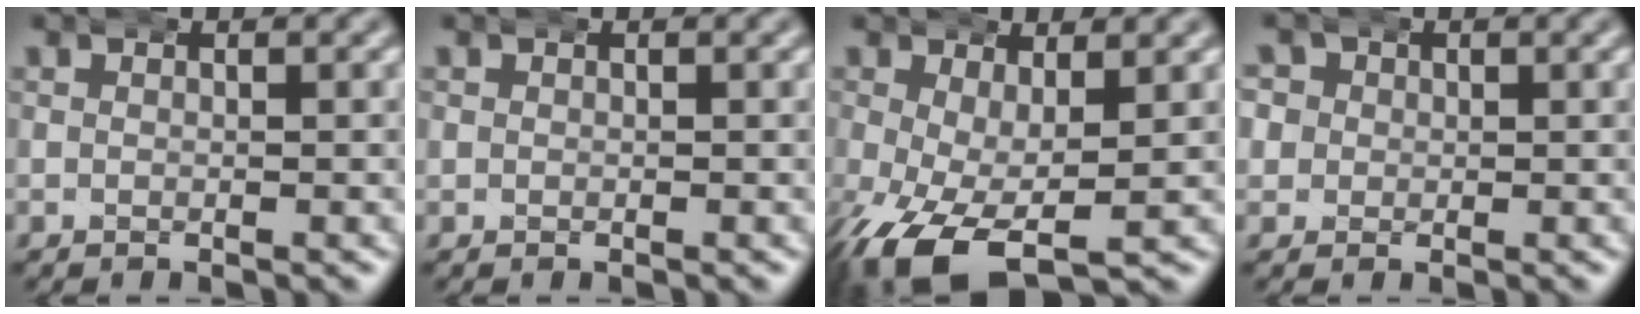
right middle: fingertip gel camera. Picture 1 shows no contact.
{"total": 0.0}
{"total": 7.5, "force": [-4.0, 3.9, 5.0], "torque": [-0.132, -0.051, -0.040]}
{"total": 3.4, "force": [0.4, 3.2, 1.1], "torque": [-0.040, -0.006, 0.005]}